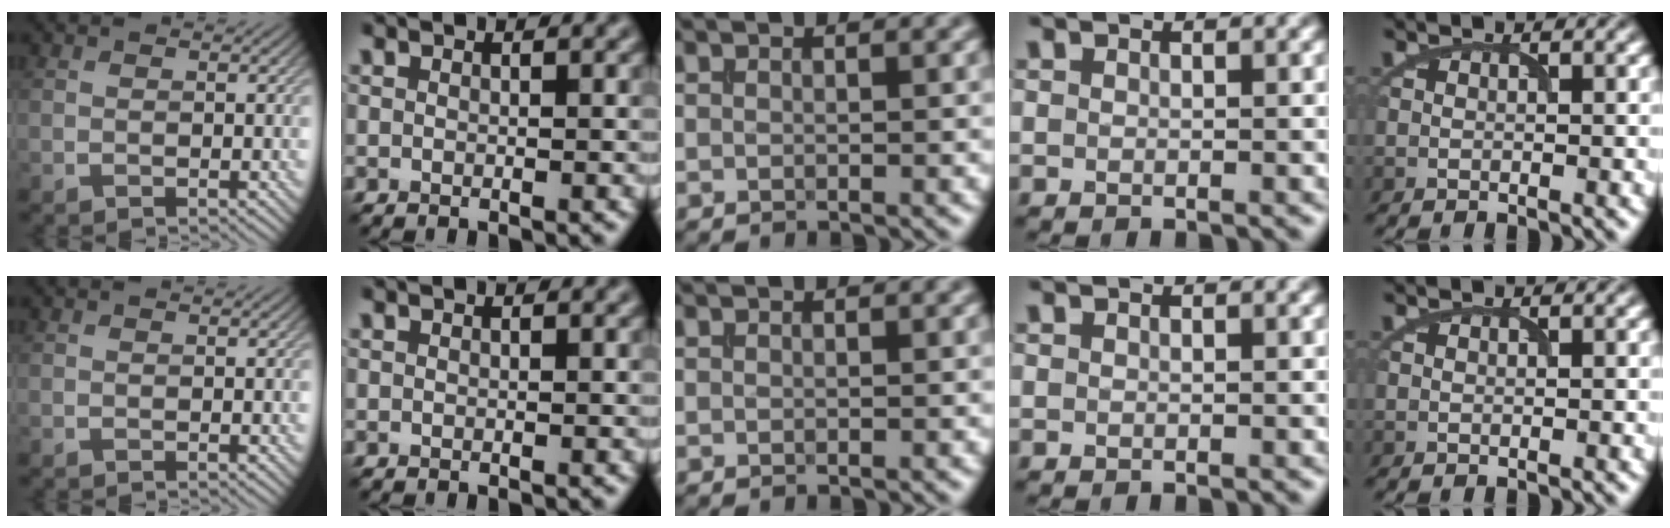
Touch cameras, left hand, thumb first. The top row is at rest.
{}